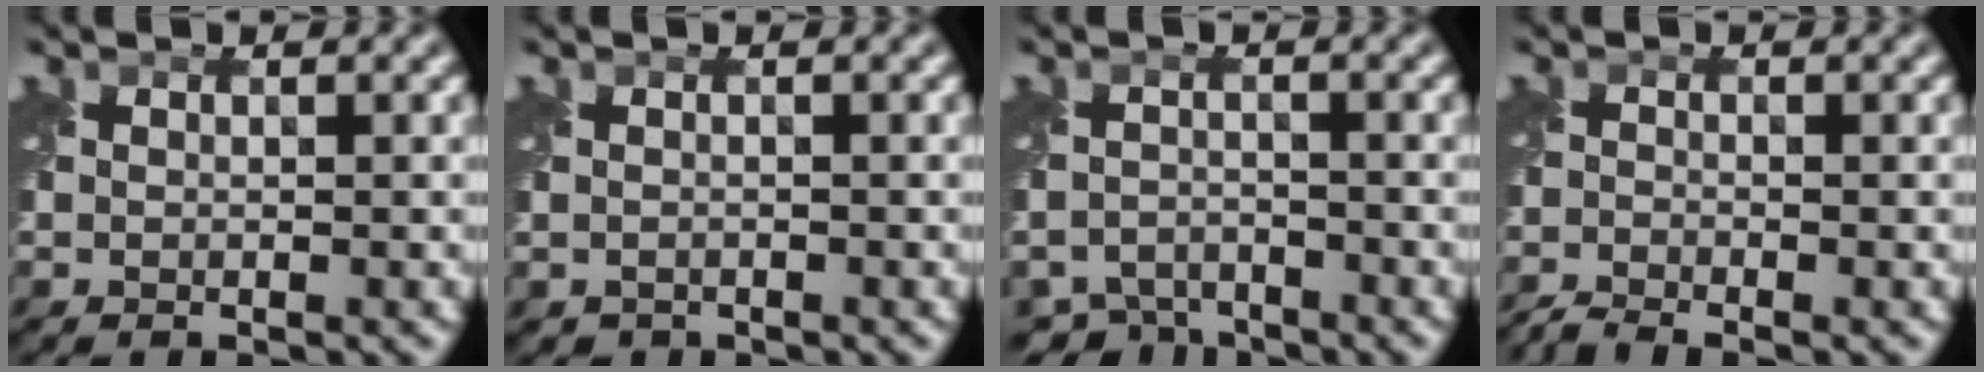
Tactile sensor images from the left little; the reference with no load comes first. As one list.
[{"total": 0.7, "force": [-0.6, 0.3, -0.1], "torque": [0.004, -0.008, -0.012]}, {"total": 3.9, "force": [-3.7, 1.3, 0.5], "torque": [-0.001, -0.012, -0.070]}, {"total": 2.5, "force": [-2.4, 0.2, 0.7], "torque": [-0.015, -0.011, -0.060]}]